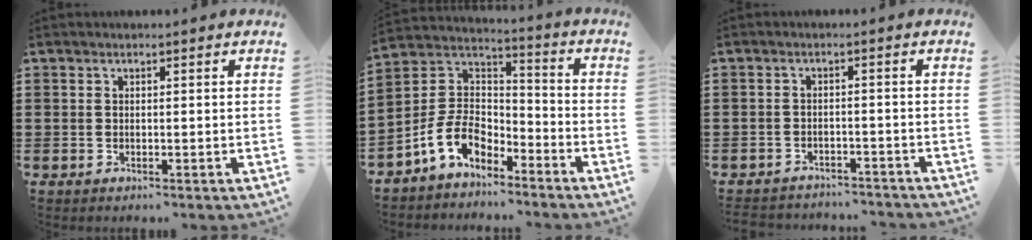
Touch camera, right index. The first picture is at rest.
{"total": 8.5, "force": [-5.1, 5.0, 4.5], "torque": [-0.123, 0.002, -0.105]}
{"total": 2.5, "force": [-2.5, 0.3, 0.0], "torque": [-0.007, 0.000, -0.053]}